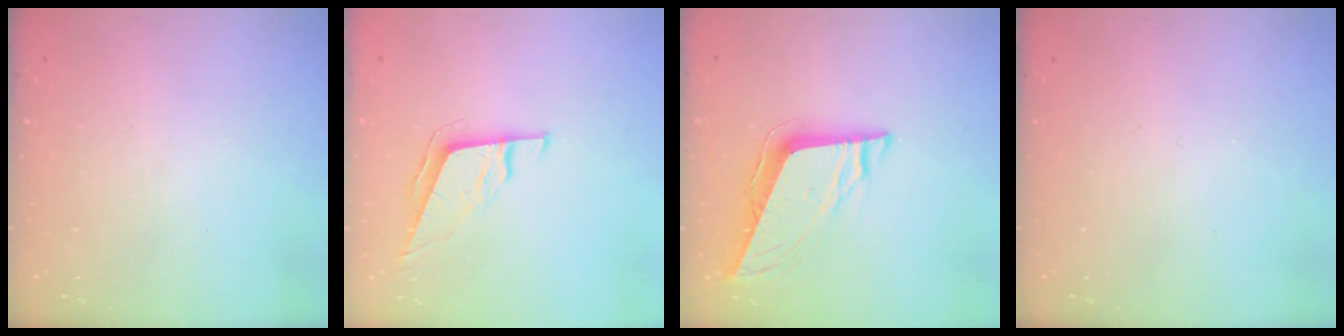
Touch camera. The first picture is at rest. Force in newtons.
{"total": 6.0, "press": 5.9, "slide": 0.9}
{"total": 9.0, "press": 8.9, "slide": 1.5}
{"total": 0.0}